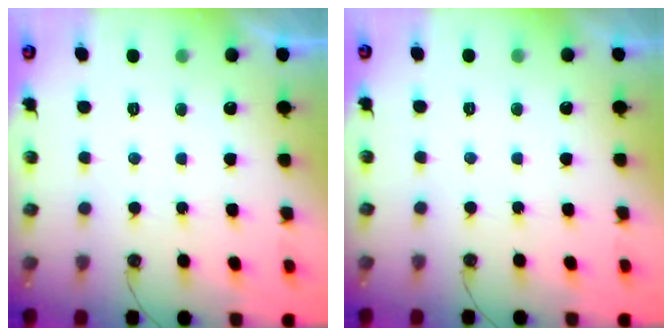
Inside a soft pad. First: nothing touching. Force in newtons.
{"total": 0.0}